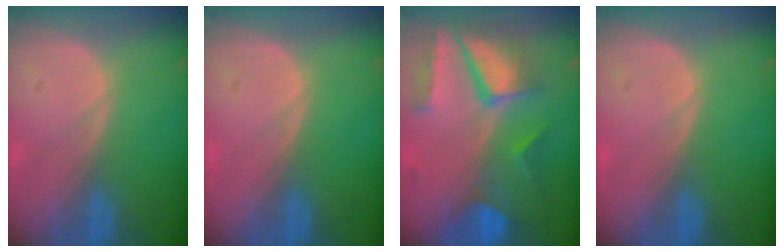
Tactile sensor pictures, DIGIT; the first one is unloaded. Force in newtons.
{"total": 0.0}
{"total": 10.4, "press": 8.7, "slide": 5.7}
{"total": 0.0}